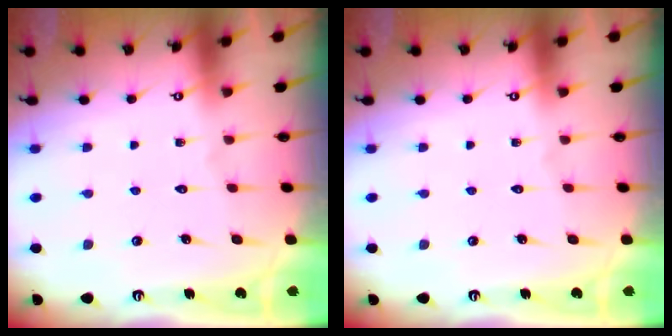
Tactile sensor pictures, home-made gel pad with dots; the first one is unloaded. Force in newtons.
{"total": 0.0}